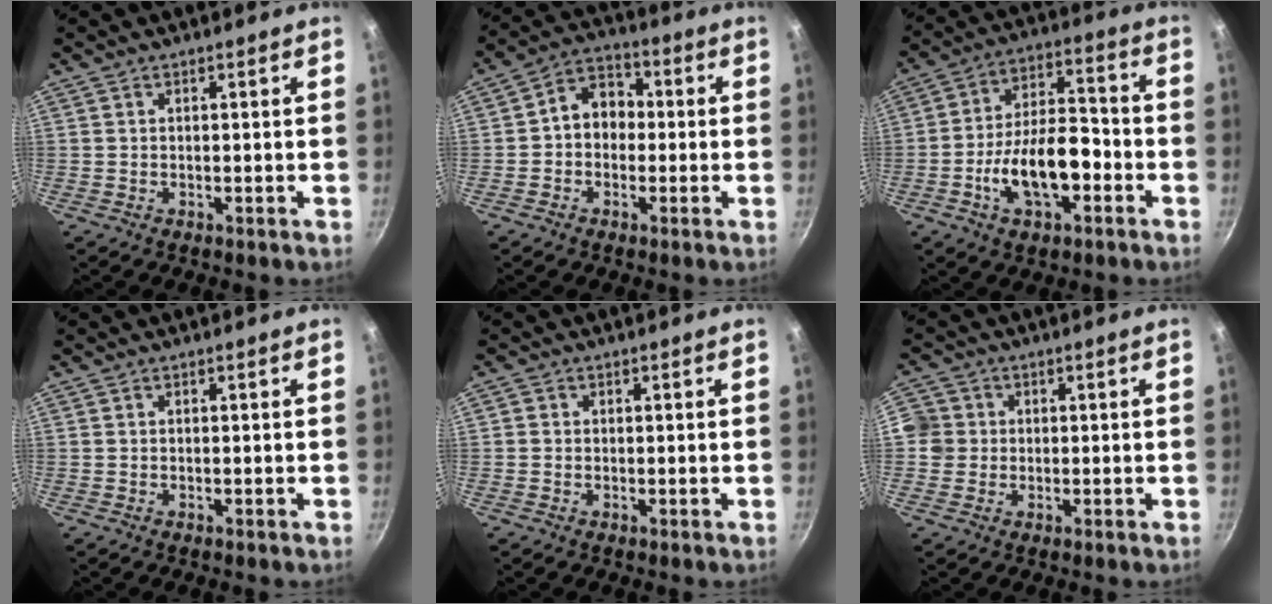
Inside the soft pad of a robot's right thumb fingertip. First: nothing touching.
{"total": 7.8, "force": [-0.2, 6.3, 4.7], "torque": [-0.034, 0.025, -0.021]}
{"total": 14.3, "force": [-4.9, 7.4, 11.3], "torque": [-0.171, 0.050, -0.086]}
{"total": 0.0}
{"total": 0.8, "force": [0.0, 0.8, 0.2], "torque": [-0.001, 0.001, -0.004]}
{"total": 4.8, "force": [0.0, 4.7, 1.1], "torque": [0.011, 0.005, -0.011]}